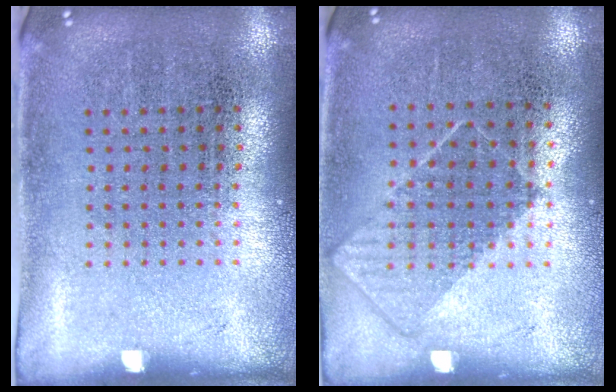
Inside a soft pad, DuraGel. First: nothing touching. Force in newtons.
{"total": 0.8, "press": 0.7, "slide": 0.5}